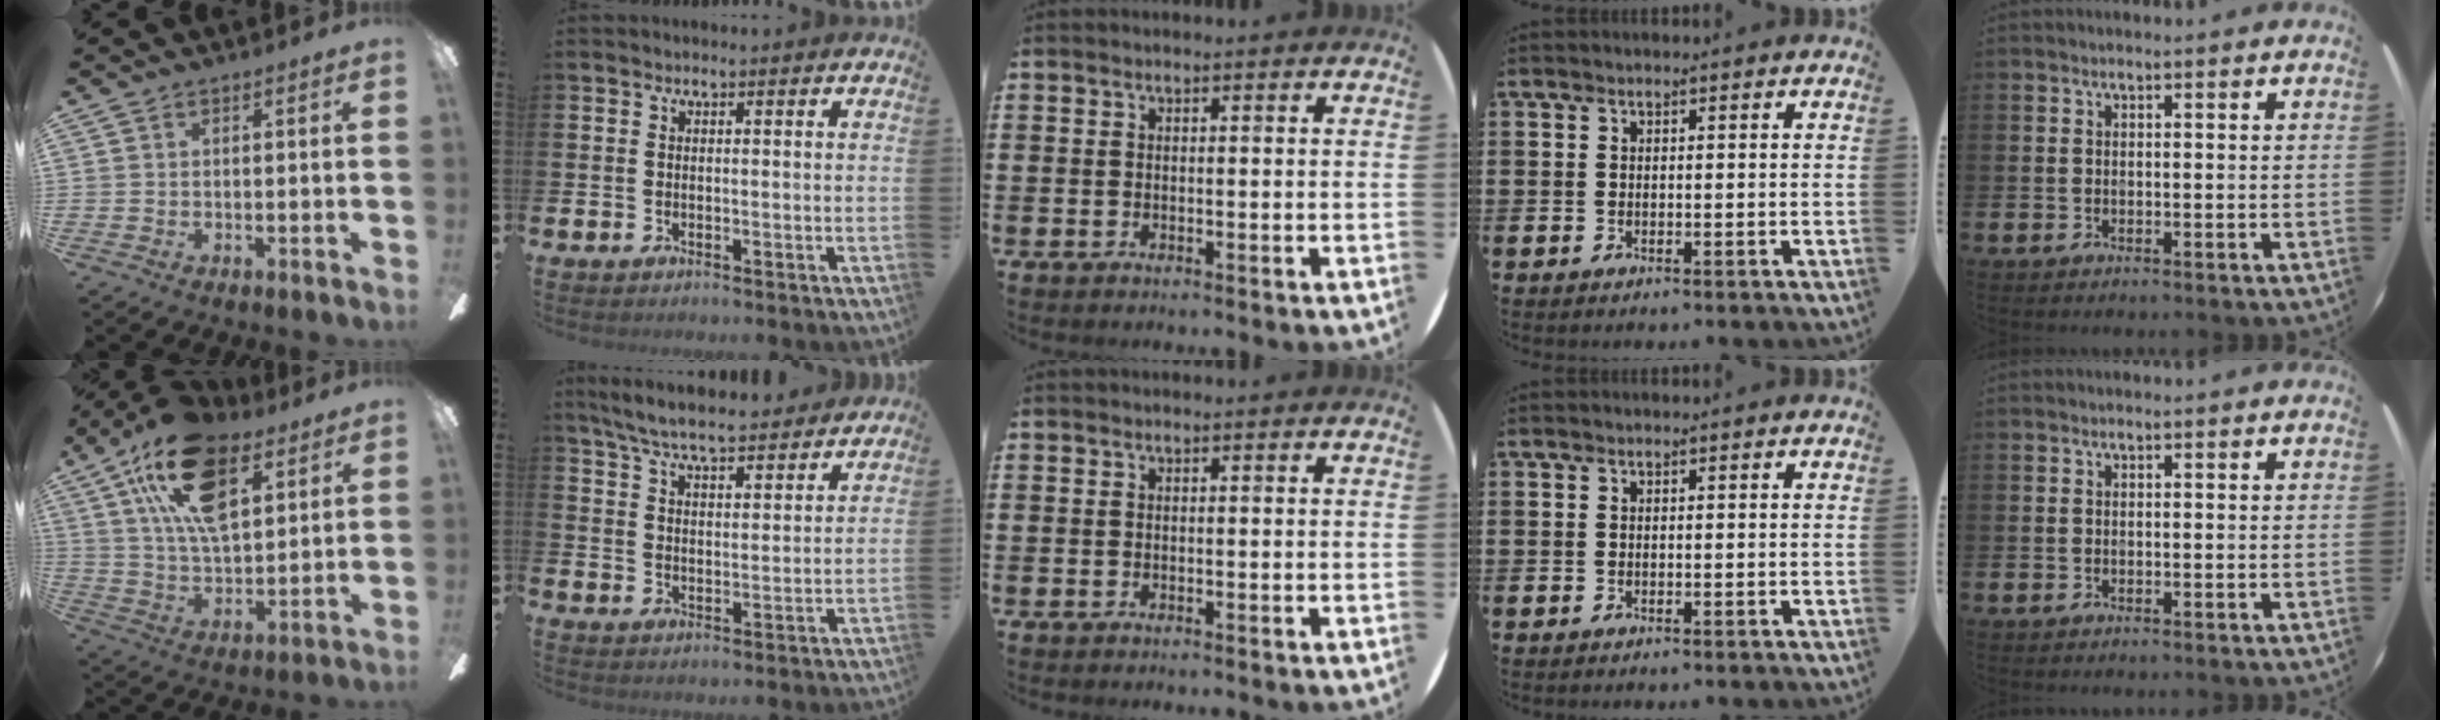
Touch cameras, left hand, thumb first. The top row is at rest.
{"thumb": {"total": 20.6, "force": [10.4, 10.4, 14.3], "torque": [-0.260, -0.019, 0.184]}, "index": {"total": 6.9, "force": [6.6, 0.8, 1.9], "torque": [-0.068, -0.036, 0.118]}}